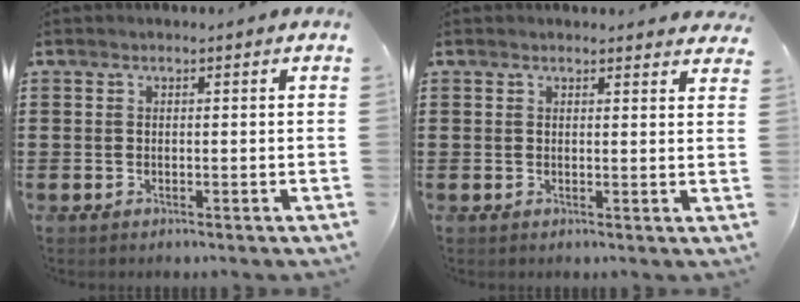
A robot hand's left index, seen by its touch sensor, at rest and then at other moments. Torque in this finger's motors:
{"motor_torque": [-0.12, -1.41, 0.36, 0.03]}